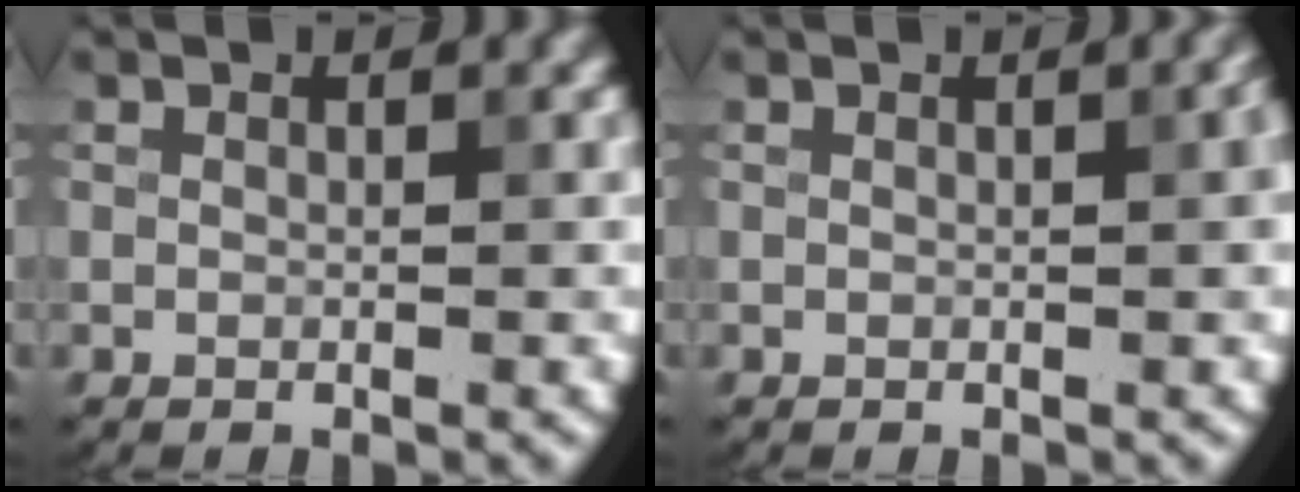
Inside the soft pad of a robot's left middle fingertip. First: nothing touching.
{"total": 1.8, "force": [0.2, 0.5, 1.7], "torque": [-0.014, 0.007, -0.001]}